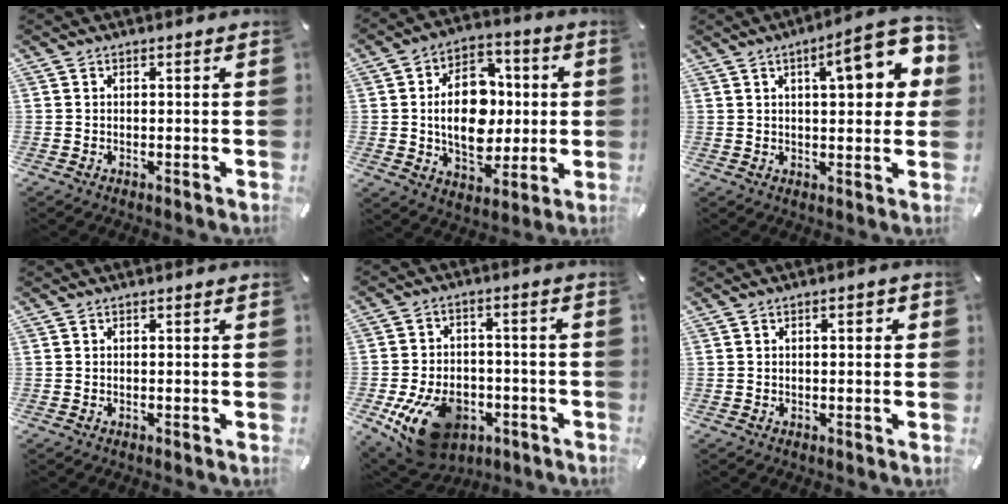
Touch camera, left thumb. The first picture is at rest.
{"total": 15.8, "force": [0.0, 11.6, 10.8], "torque": [-0.196, 0.008, -0.001]}
{"total": 13.7, "force": [5.2, 4.7, 11.7], "torque": [-0.149, -0.020, 0.078]}
{"total": 0.0}
{"total": 15.5, "force": [-7.1, 10.1, 9.3], "torque": [-0.168, 0.036, -0.114]}
{"total": 2.1, "force": [0.4, 0.9, 1.8], "torque": [-0.028, 0.005, 0.002]}